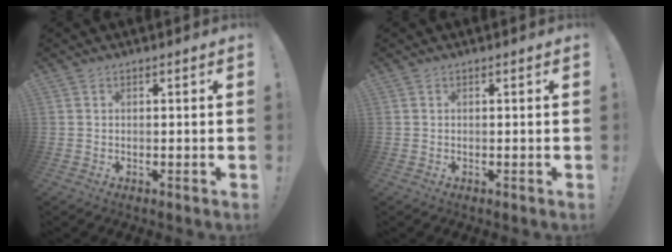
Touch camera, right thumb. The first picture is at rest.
{"total": 0.0}